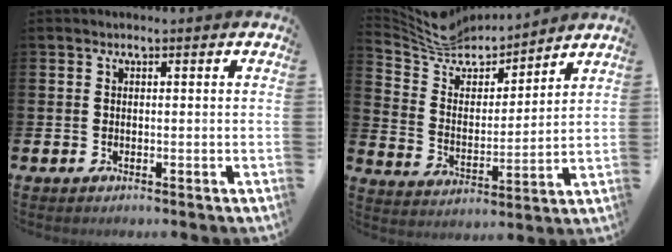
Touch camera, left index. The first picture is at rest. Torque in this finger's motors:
{"motor_torque": [-0.72, -1.17, -0.02, 0.01]}